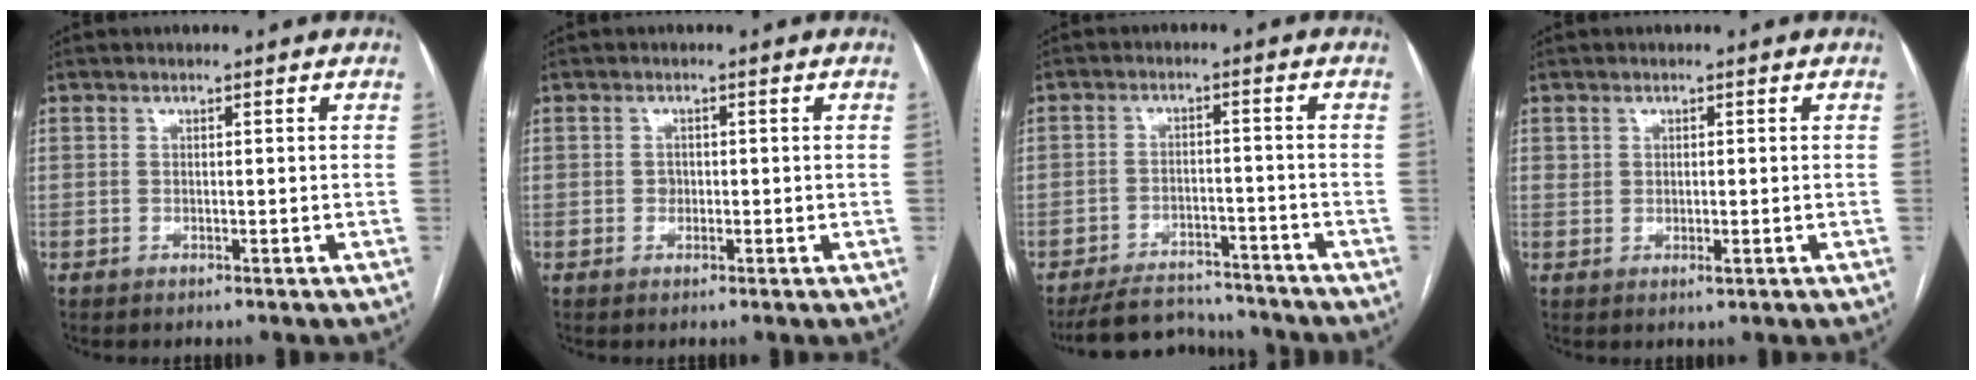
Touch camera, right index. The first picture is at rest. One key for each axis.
{"total": 1.0, "fx": -0.1, "fy": 1.0, "fz": 0.4, "tx": -0.004, "ty": 0.005, "tz": 0.001}
{"total": 9.6, "fx": -9.1, "fy": 2.8, "fz": 1.3, "tx": -0.013, "ty": 0.004, "tz": -0.137}
{"total": 1.4, "fx": 0.3, "fy": 0.9, "fz": 1.0, "tx": -0.020, "ty": 0.002, "tz": 0.010}